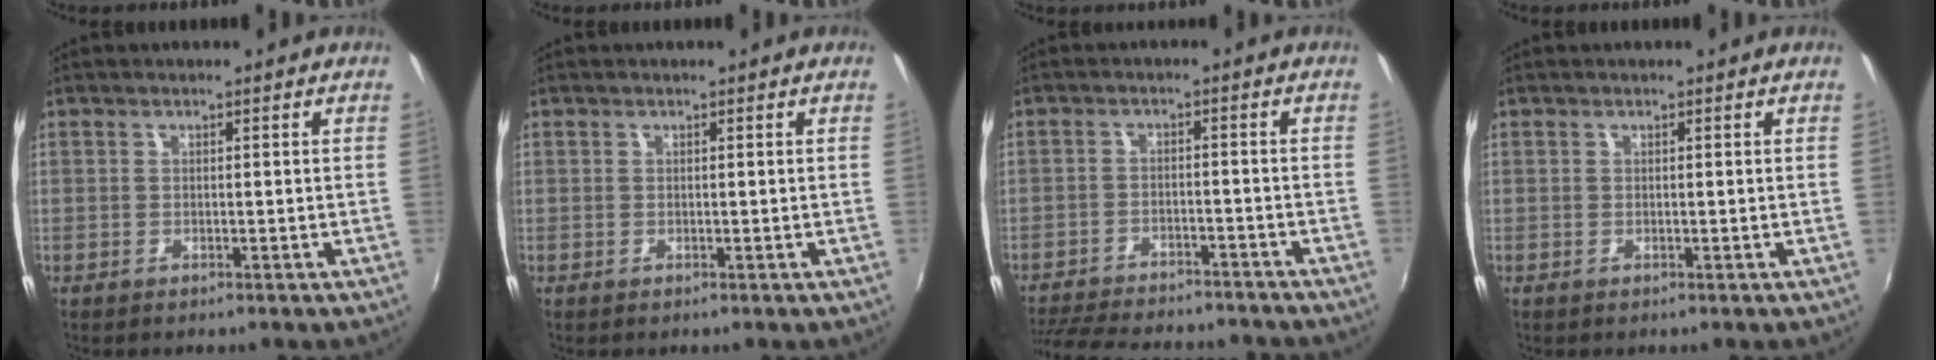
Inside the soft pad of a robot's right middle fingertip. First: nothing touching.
{"total": 0.0}
{"total": 18.7, "force": [-16.2, 5.1, 7.8], "torque": [-0.166, -0.017, -0.229]}
{"total": 0.0}